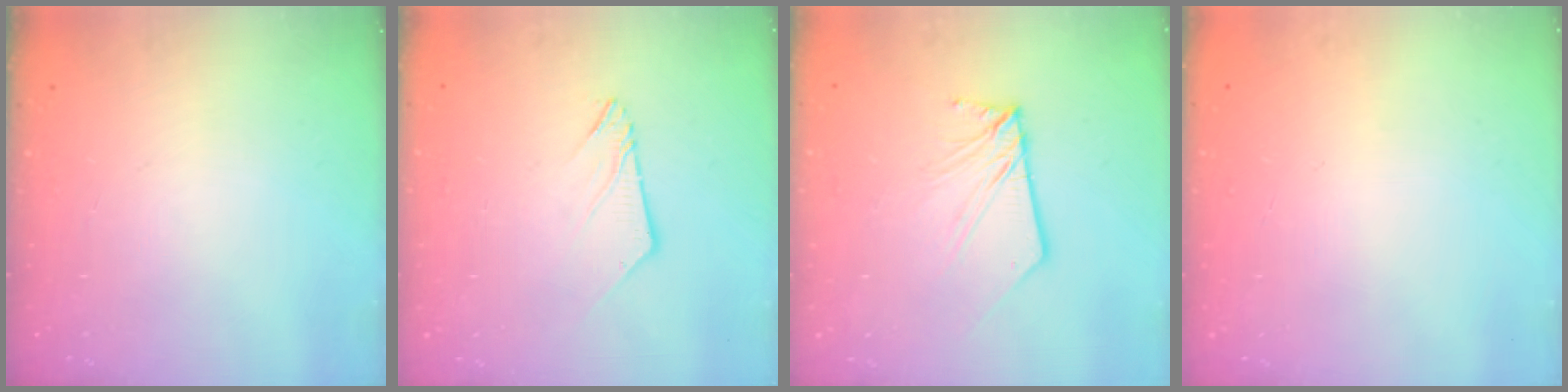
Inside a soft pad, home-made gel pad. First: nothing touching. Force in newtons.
{"total": 6.2, "press": 6.2, "slide": 0.6}
{"total": 7.6, "press": 7.5, "slide": 0.9}
{"total": 0.0}